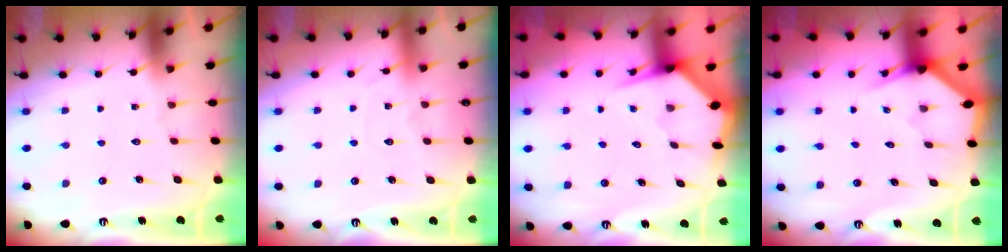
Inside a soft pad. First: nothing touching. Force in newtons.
{"total": 3.7, "press": 3.6, "slide": 0.4}
{"total": 3.6, "press": 3.6, "slide": 0.4}
{"total": 2.2, "press": 2.2, "slide": 0.1}